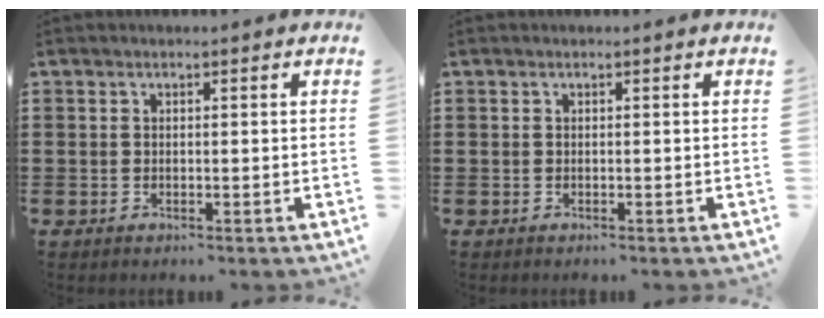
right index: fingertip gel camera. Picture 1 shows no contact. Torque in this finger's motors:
{"motor_torque": [-1.49, 0.65, -0.37, -0.21]}